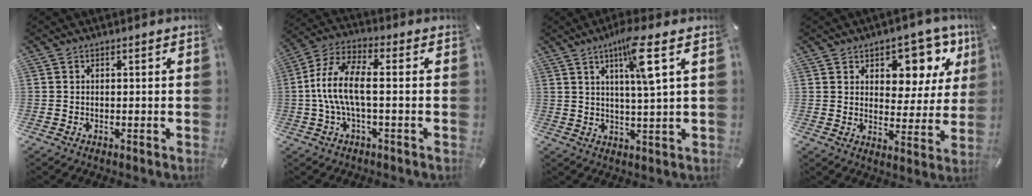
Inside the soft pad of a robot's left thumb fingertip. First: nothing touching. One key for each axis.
{"total": 11.3, "fx": -1.0, "fy": 4.1, "fz": 10.5, "tx": -0.218, "ty": -0.003, "tz": -0.022}
{"total": 9.9, "fx": 4.3, "fy": 1.0, "fz": 8.9, "tx": -0.150, "ty": -0.009, "tz": 0.063}
{"total": 10.1, "fx": 6.3, "fy": 6.6, "fz": 4.3, "tx": -0.047, "ty": -0.054, "tz": 0.107}